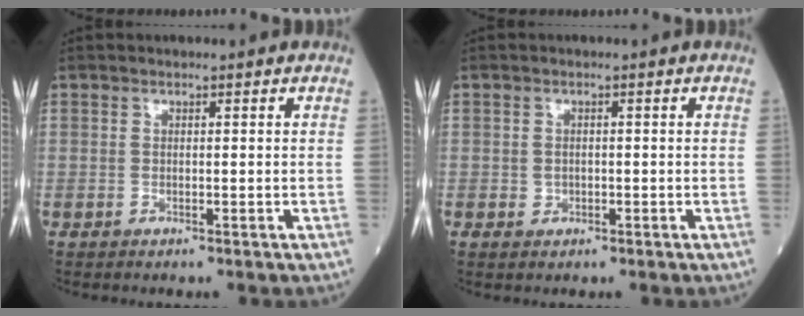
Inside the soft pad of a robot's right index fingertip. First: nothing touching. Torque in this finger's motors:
{"motor_torque": [-0.13, 0.02, 0.00, 0.00]}